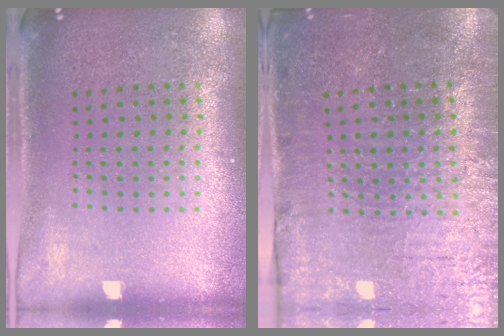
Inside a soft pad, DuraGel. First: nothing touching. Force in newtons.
{"total": 3.9, "press": 3.8, "slide": 0.8}